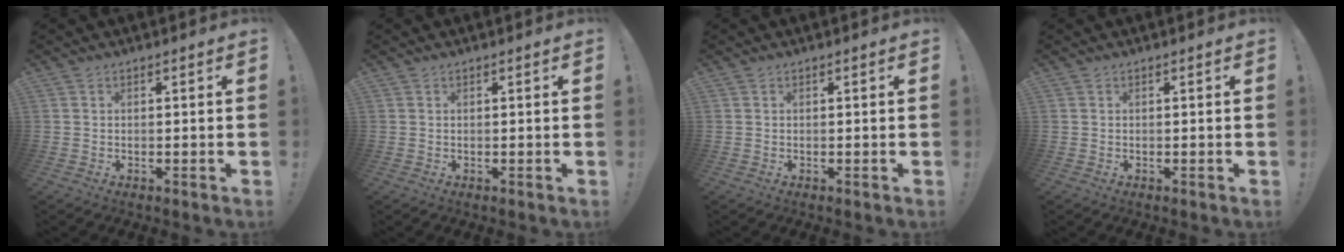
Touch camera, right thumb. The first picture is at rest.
{"total": 0.0}
{"total": 0.0}
{"total": 0.0}